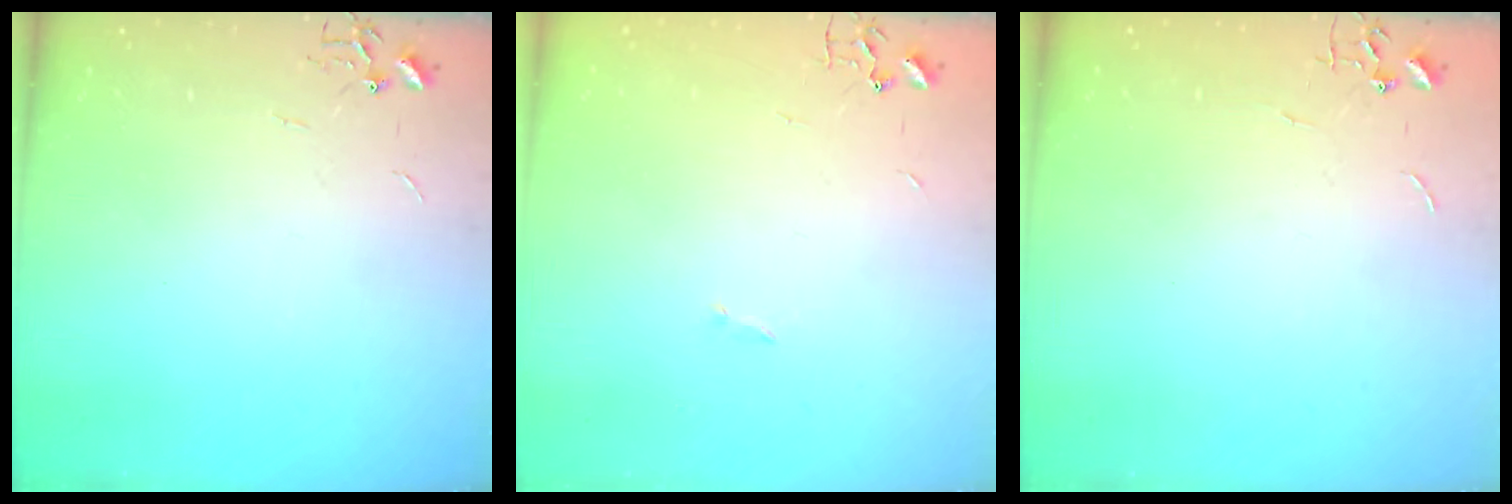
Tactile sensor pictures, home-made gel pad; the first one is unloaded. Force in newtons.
{"total": 0.8, "press": 0.8, "slide": 0.2}
{"total": 0.0}